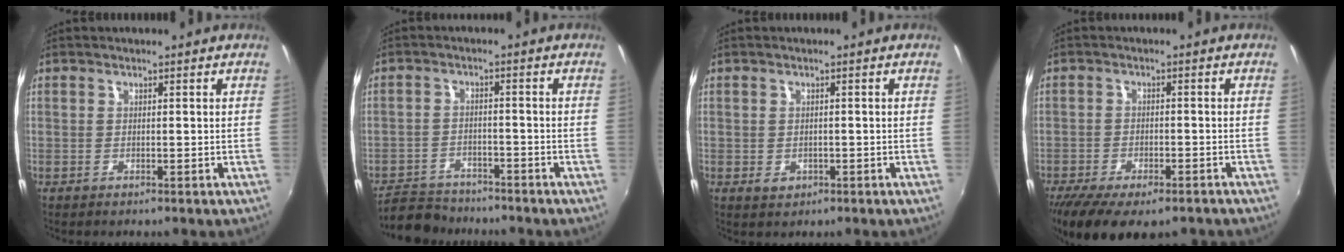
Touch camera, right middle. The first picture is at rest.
{"total": 8.9, "force": [-7.9, 3.6, 2.1], "torque": [-0.070, -0.003, -0.132]}
{"total": 3.0, "force": [-0.6, 2.5, 1.5], "torque": [-0.026, -0.003, -0.006]}
{"total": 14.8, "force": [-10.4, 6.1, 8.6], "torque": [-0.183, -0.045, -0.155]}